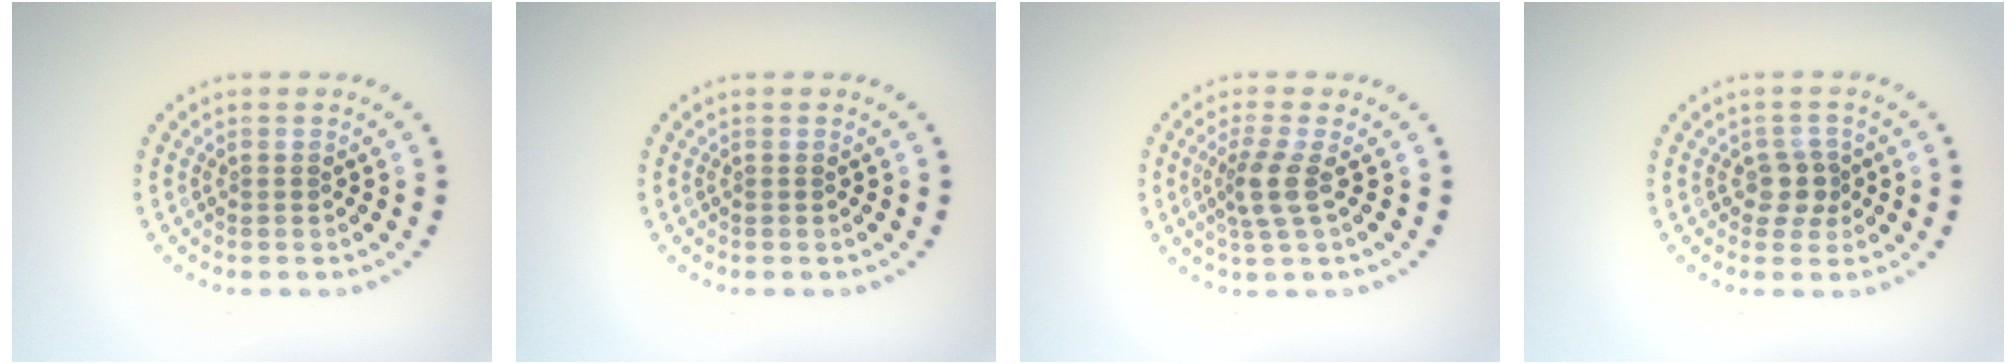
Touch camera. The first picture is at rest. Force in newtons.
{"total": 0.0}
{"total": 2.7, "press": 2.1, "slide": 1.8}
{"total": 2.1, "press": 1.8, "slide": 1.1}